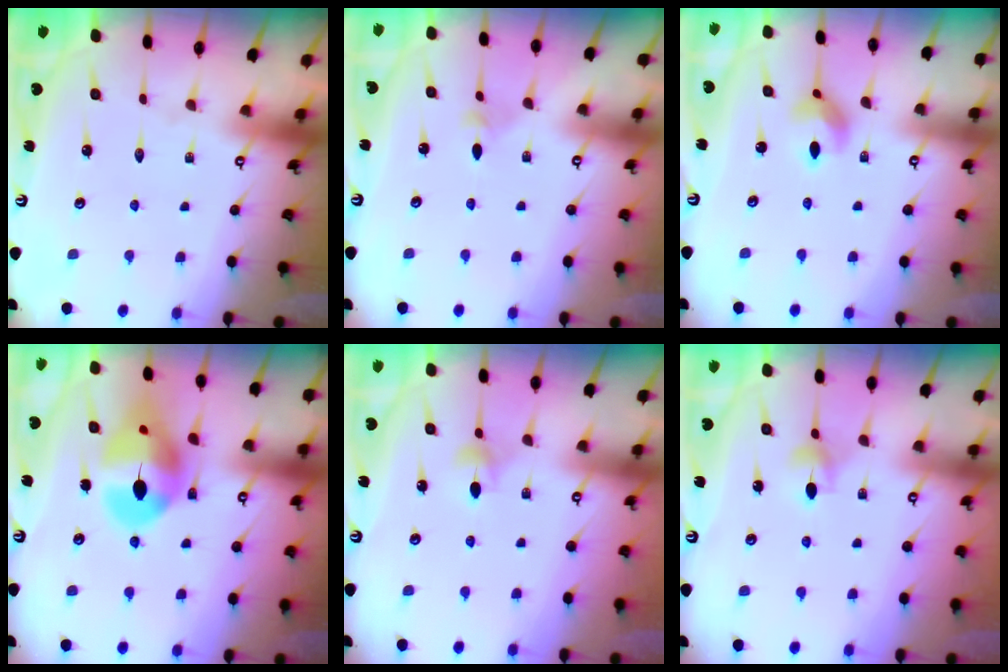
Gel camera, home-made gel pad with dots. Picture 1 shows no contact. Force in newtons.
{"total": 2.5, "press": 2.4, "slide": 0.6}
{"total": 5.9, "press": 5.9, "slide": 0.7}
{"total": 15.9, "press": 15.8, "slide": 1.8}
{"total": 3.8, "press": 3.7, "slide": 0.7}
{"total": 4.9, "press": 4.8, "slide": 0.7}